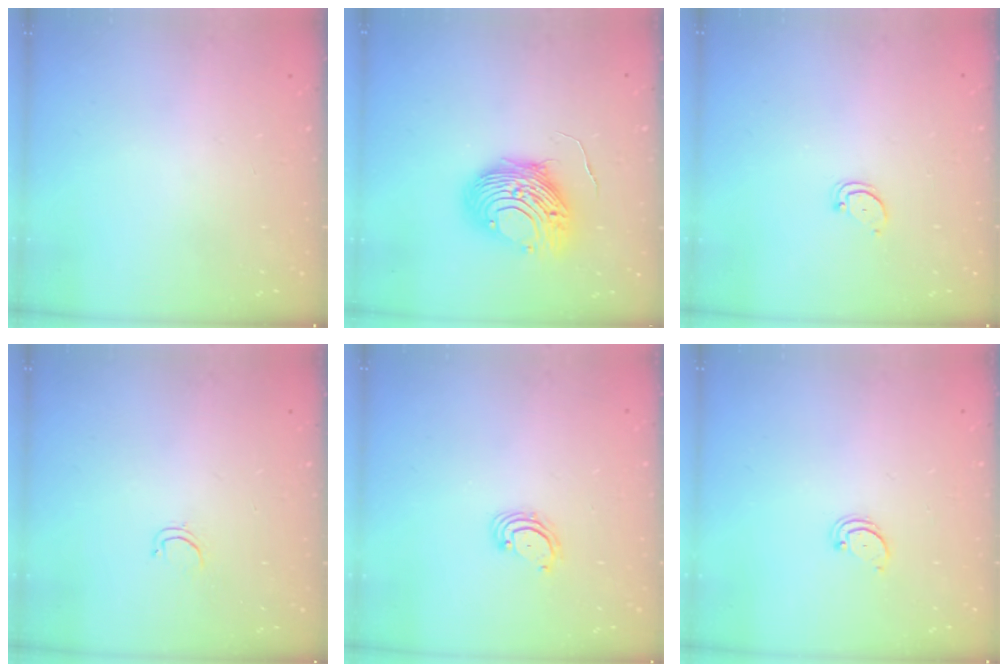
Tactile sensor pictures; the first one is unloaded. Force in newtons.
{"total": 12.5, "press": 12.4, "slide": 1.4}
{"total": 2.7, "press": 2.7, "slide": 0.2}
{"total": 2.6, "press": 2.5, "slide": 0.4}
{"total": 2.7, "press": 2.7, "slide": 0.3}
{"total": 2.0, "press": 2.0, "slide": 0.2}